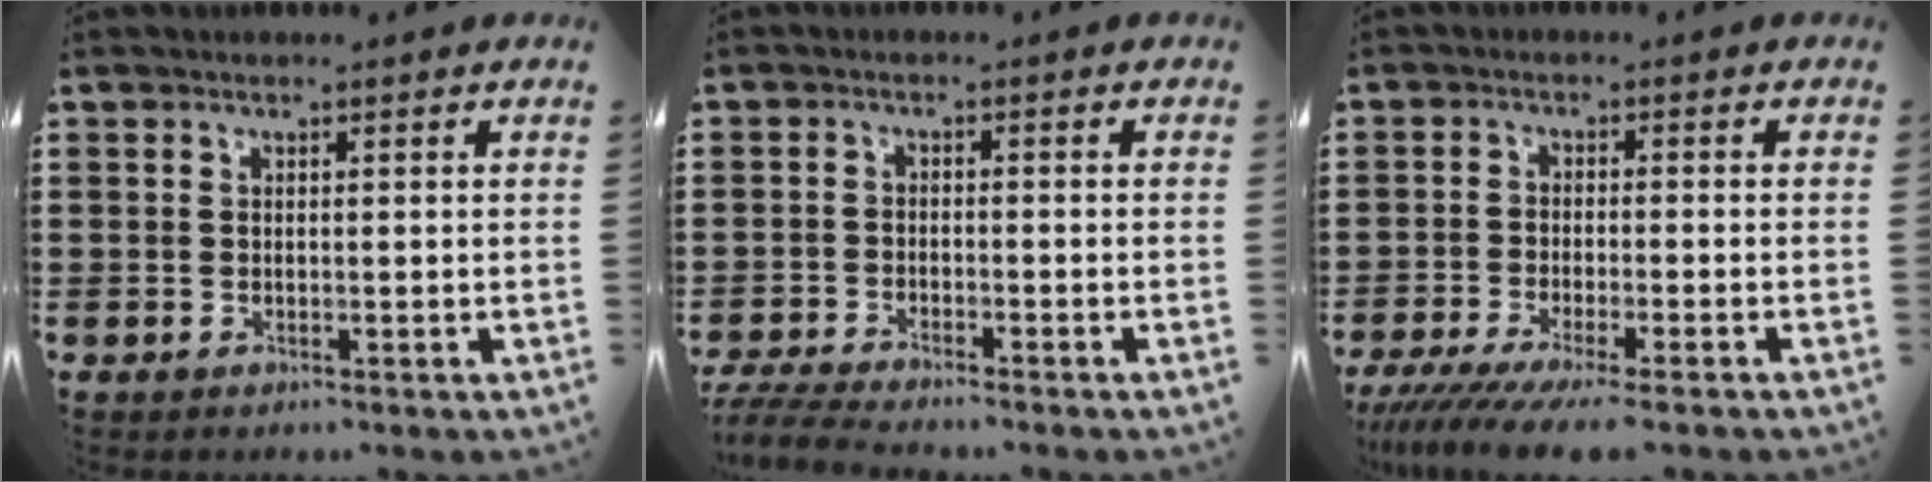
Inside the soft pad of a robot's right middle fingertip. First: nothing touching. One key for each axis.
{"total": 3.9, "fx": -3.7, "fy": 0.1, "fz": 1.2, "tx": -0.042, "ty": -0.013, "tz": -0.080}
{"total": 5.4, "fx": -4.7, "fy": -0.2, "fz": 2.6, "tx": -0.063, "ty": -0.027, "tz": -0.091}